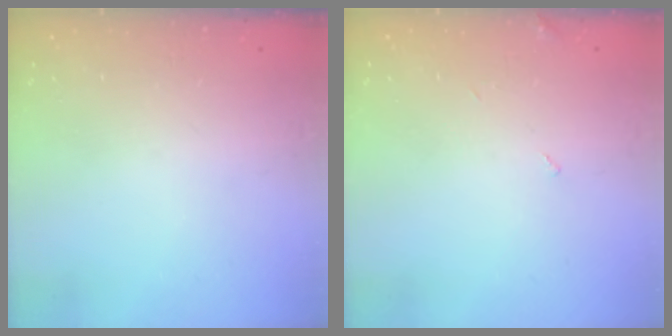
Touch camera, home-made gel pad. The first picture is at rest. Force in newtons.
{"total": 2.2, "press": 2.2, "slide": 0.3}